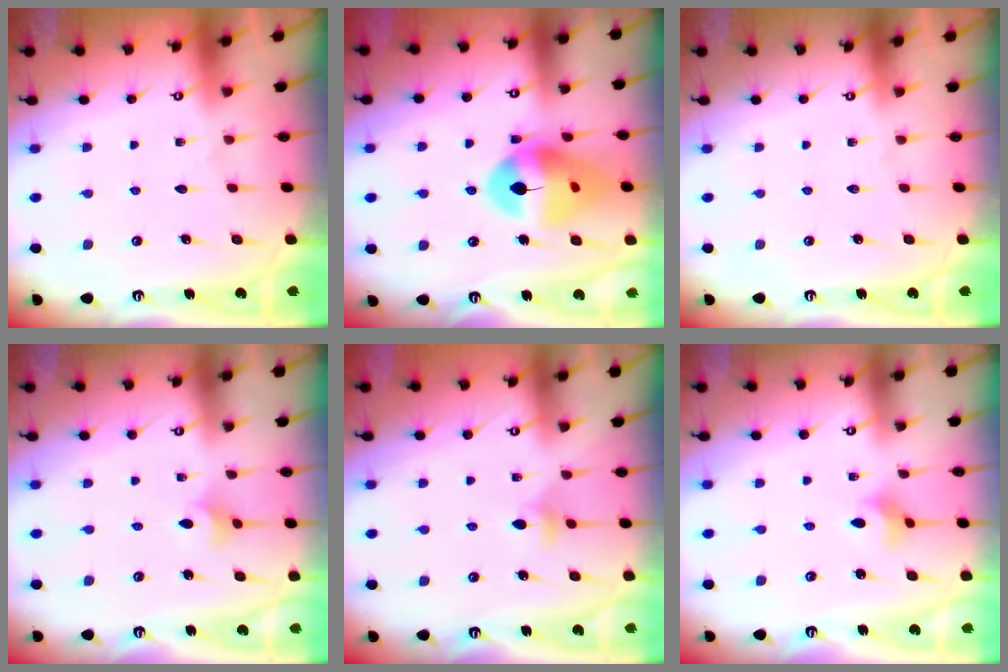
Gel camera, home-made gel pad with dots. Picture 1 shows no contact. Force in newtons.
{"total": 16.3, "press": 16.1, "slide": 2.3}
{"total": 0.0}
{"total": 3.3, "press": 3.2, "slide": 0.8}
{"total": 3.7, "press": 3.6, "slide": 0.5}
{"total": 2.9, "press": 2.8, "slide": 0.6}